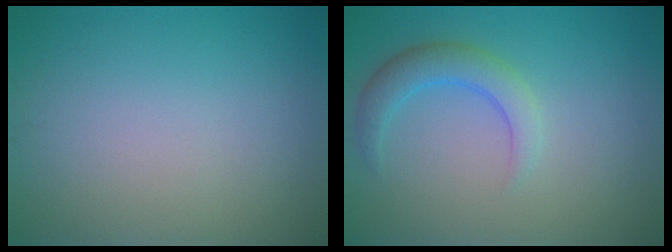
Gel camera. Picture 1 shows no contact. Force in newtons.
{"total": 3.0, "press": 3.0, "slide": 0.2}